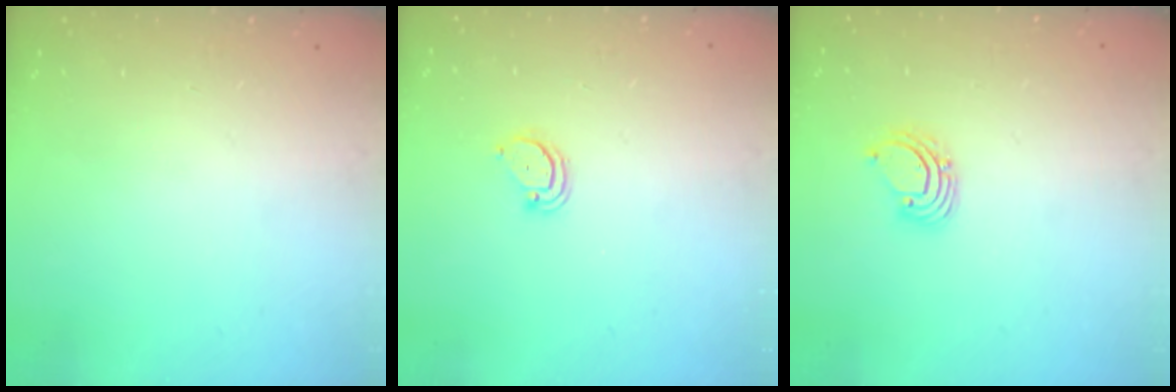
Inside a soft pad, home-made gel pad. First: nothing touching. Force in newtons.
{"total": 2.6, "press": 2.6, "slide": 0.2}
{"total": 3.1, "press": 3.1, "slide": 0.2}